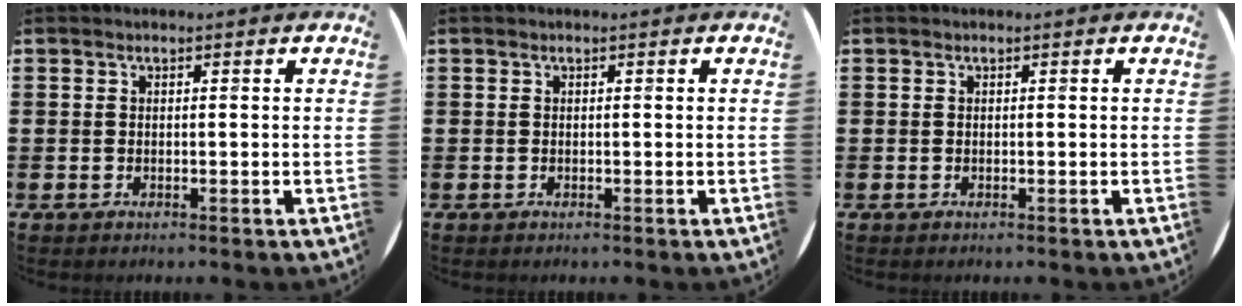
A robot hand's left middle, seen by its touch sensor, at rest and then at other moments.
{"total": 0.0}
{"total": 0.0}